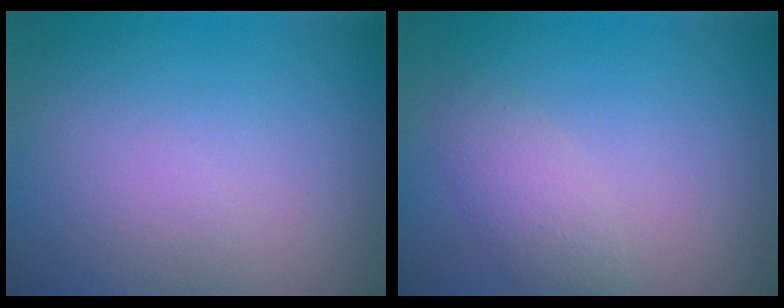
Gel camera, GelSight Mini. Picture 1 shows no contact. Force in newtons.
{"total": 2.1, "press": 2.1, "slide": 0.1}